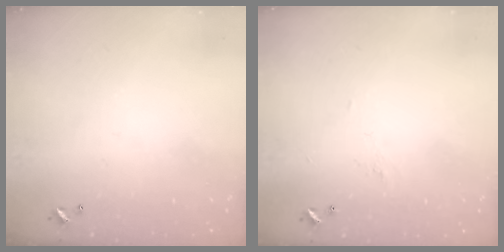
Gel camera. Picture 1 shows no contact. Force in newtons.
{"total": 1.6, "press": 1.5, "slide": 0.5}